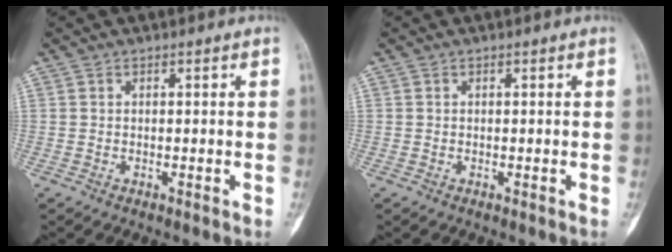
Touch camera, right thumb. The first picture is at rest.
{"total": 0.0}